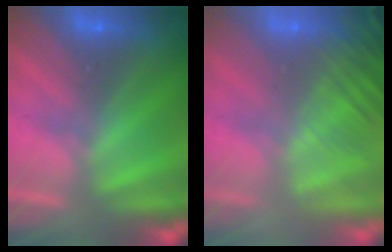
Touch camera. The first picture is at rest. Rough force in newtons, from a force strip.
{"total": 5.7}